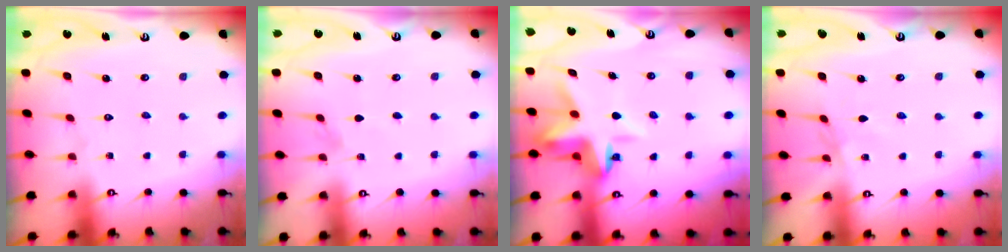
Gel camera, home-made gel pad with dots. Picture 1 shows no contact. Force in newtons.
{"total": 5.1, "press": 4.5, "slide": 2.5}
{"total": 6.7, "press": 6.6, "slide": 1.1}
{"total": 2.1, "press": 2.1, "slide": 0.5}